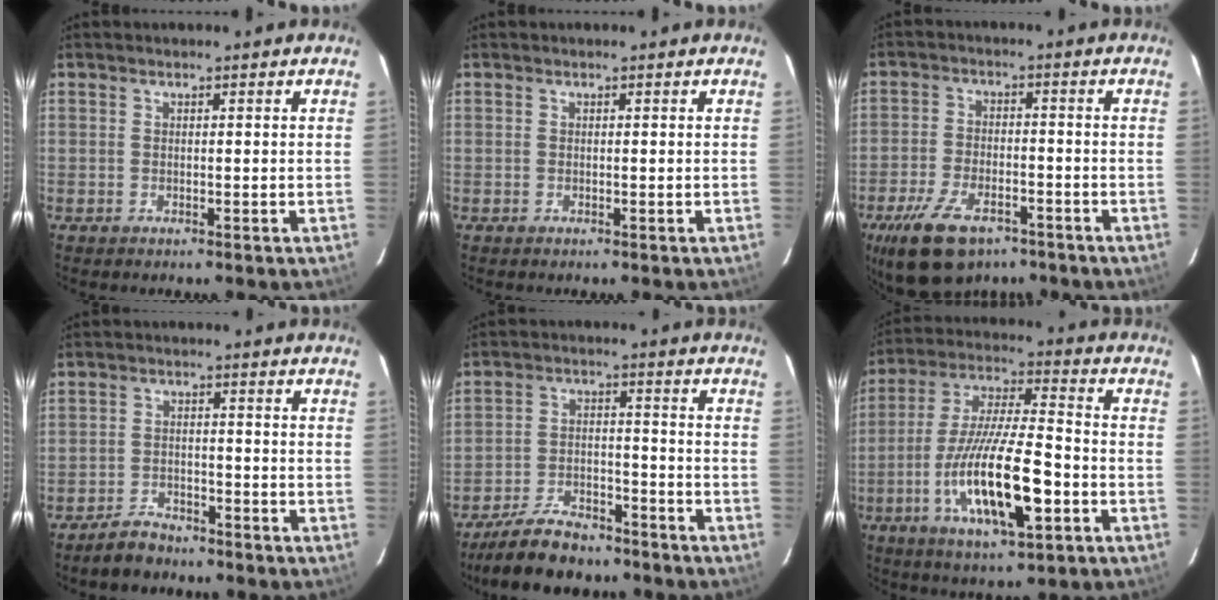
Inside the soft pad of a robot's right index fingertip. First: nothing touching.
{"total": 0.0}
{"total": 13.3, "force": [-8.5, 6.6, 7.8], "torque": [-0.178, -0.016, -0.147]}
{"total": 4.9, "force": [-4.1, 2.3, 1.1], "torque": [-0.039, 0.011, -0.066]}
{"total": 12.4, "force": [-10.3, 4.7, 5.0], "torque": [-0.119, 0.008, -0.164]}
{"total": 18.4, "force": [-6.3, 4.4, 16.7], "torque": [-0.329, -0.015, -0.112]}